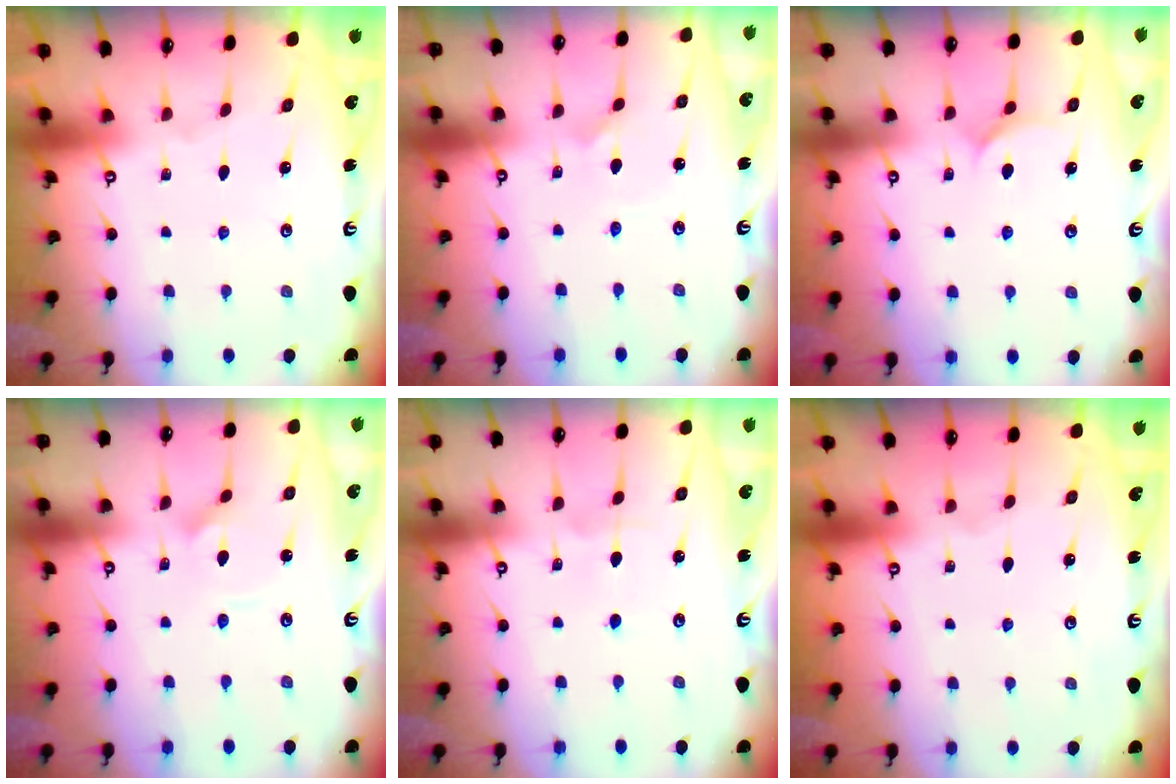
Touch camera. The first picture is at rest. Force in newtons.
{"total": 2.1, "press": 2.1, "slide": 0.1}
{"total": 6.3, "press": 6.3, "slide": 0.5}
{"total": 2.6, "press": 2.6, "slide": 0.3}
{"total": 2.5, "press": 2.5, "slide": 0.4}
{"total": 0.0}